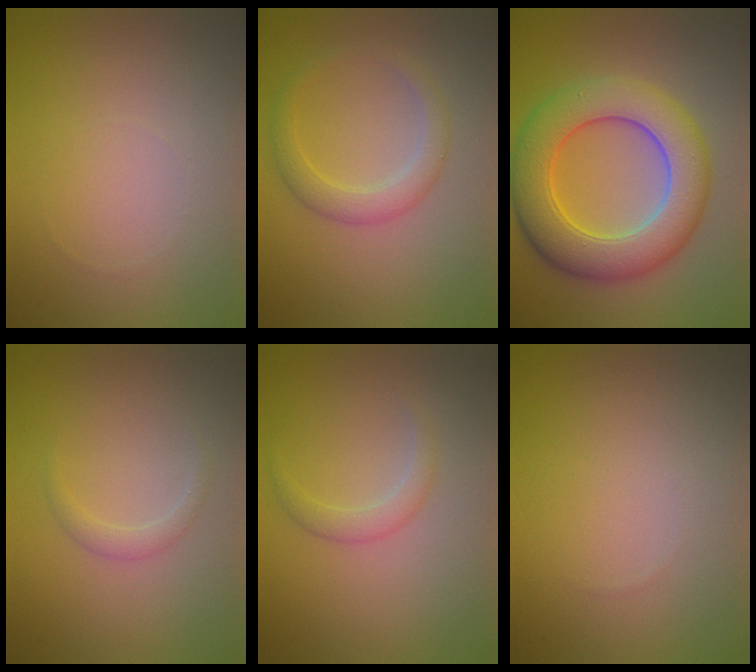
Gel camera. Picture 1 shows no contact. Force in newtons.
{"total": 2.6, "press": 2.6, "slide": 0.1}
{"total": 9.0, "press": 9.0, "slide": 0.4}
{"total": 1.1, "press": 1.1, "slide": 0.1}
{"total": 1.6, "press": 1.6, "slide": 0.1}
{"total": 0.0}